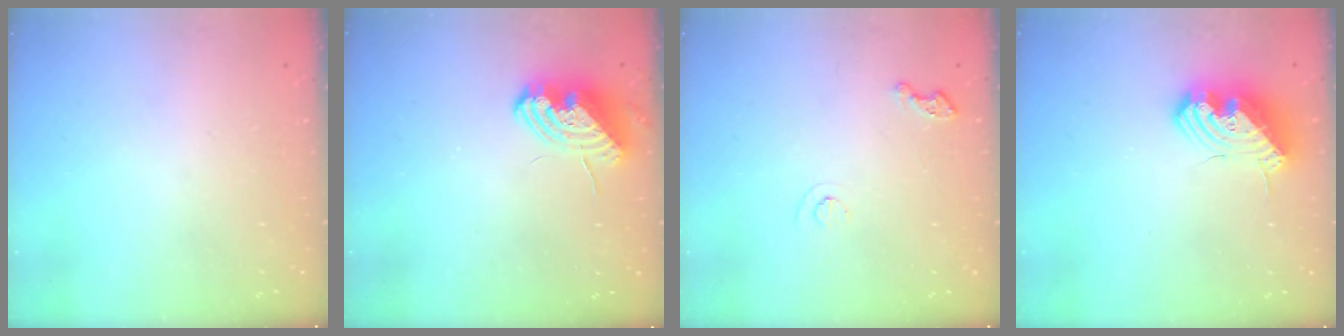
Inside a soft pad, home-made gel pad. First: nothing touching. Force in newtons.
{"total": 9.0, "press": 8.9, "slide": 1.3}
{"total": 4.8, "press": 4.7, "slide": 0.7}
{"total": 15.2, "press": 15.2, "slide": 0.3}